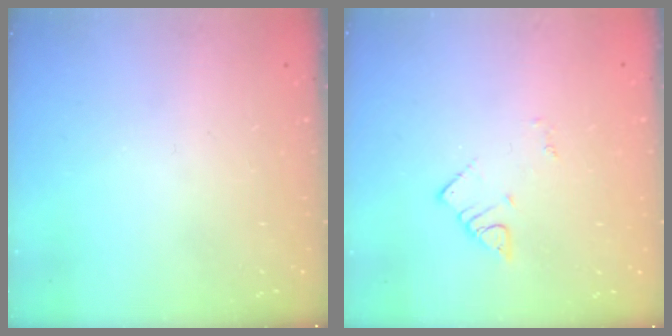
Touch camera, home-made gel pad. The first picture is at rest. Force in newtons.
{"total": 2.7, "press": 2.7, "slide": 0.4}